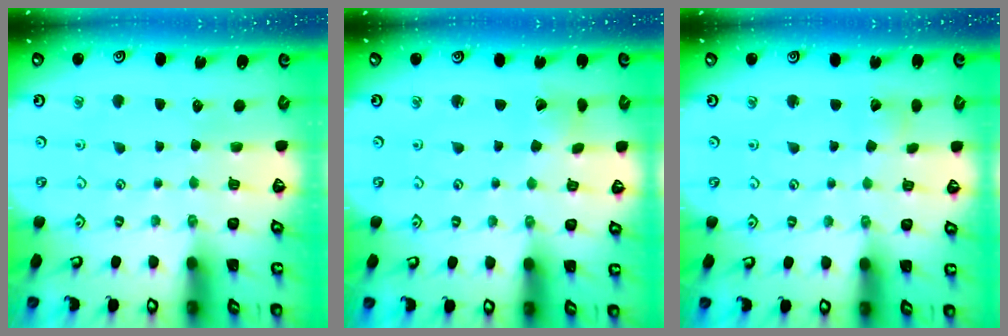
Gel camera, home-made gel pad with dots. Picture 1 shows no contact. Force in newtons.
{"total": 1.8, "press": 1.8, "slide": 0.1}
{"total": 2.7, "press": 2.7, "slide": 0.3}